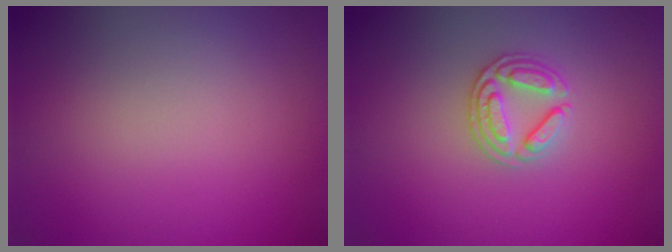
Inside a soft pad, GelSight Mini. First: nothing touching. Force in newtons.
{"total": 2.7, "press": 2.7, "slide": 0.6}